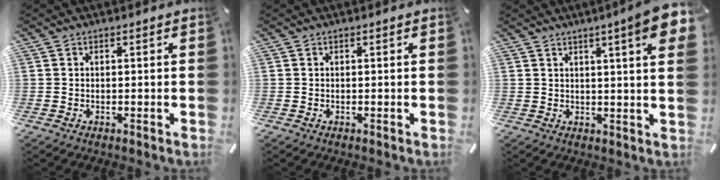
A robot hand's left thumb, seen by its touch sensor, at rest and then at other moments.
{"total": 0.0}
{"total": 9.3, "force": [4.5, 0.7, 8.1], "torque": [-0.124, -0.020, 0.070]}